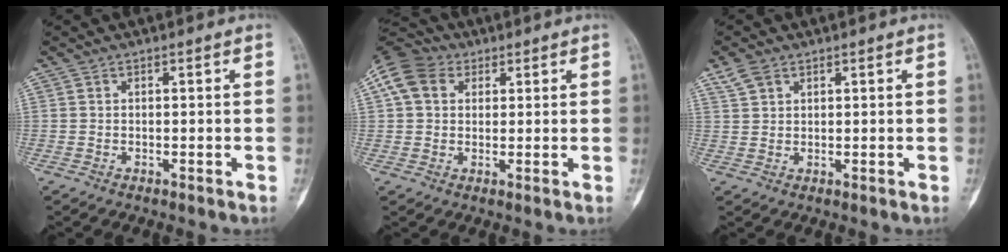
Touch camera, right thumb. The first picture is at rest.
{"total": 9.9, "force": [3.5, 7.7, 5.2], "torque": [-0.094, 0.017, 0.056]}
{"total": 3.2, "force": [2.1, 1.9, 1.5], "torque": [-0.030, 0.002, 0.048]}